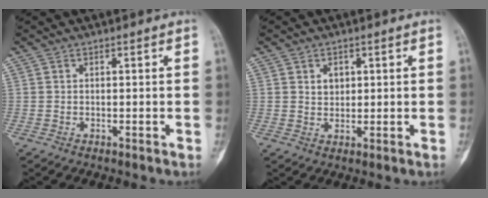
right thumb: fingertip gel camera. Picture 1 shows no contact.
{"total": 2.7, "force": [0.9, 2.1, 1.4], "torque": [-0.011, -0.004, 0.017]}